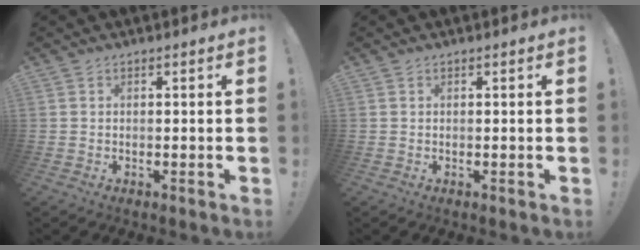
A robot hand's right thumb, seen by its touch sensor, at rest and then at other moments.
{"total": 0.0}